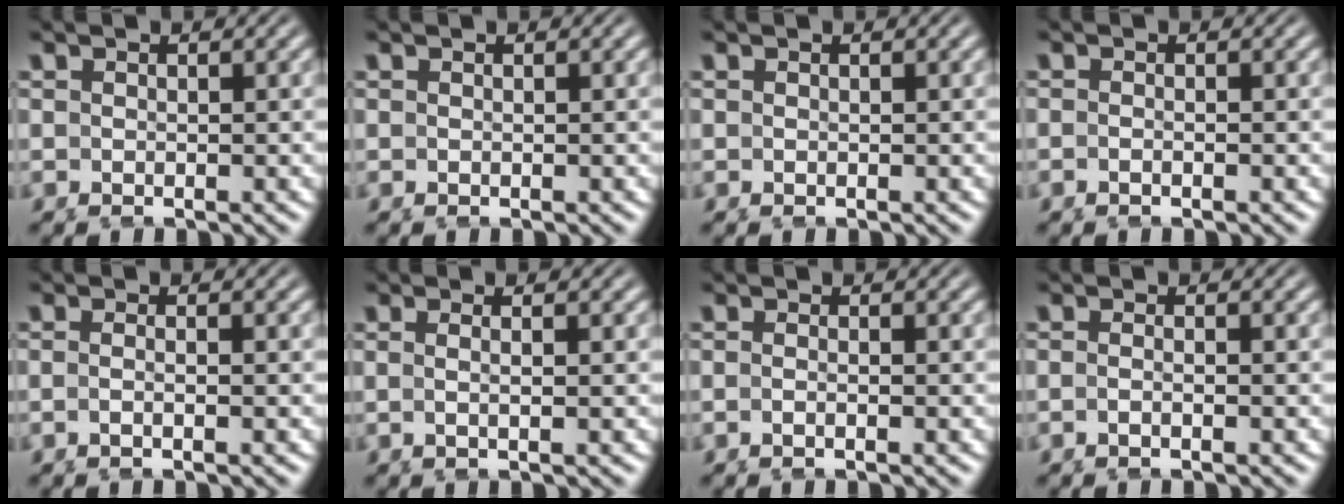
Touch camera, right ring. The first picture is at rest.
{"total": 0.0}
{"total": 0.0}
{"total": 0.8, "force": [-0.6, 0.4, 0.2], "torque": [-0.010, 0.003, -0.021]}
{"total": 1.5, "force": [-1.0, 0.0, 1.1], "torque": [-0.026, -0.002, -0.023]}
{"total": 1.4, "force": [-0.4, -0.2, 1.3], "torque": [-0.024, -0.002, -0.010]}
{"total": 1.0, "force": [-0.7, 0.2, 0.6], "torque": [-0.016, 0.001, -0.022]}
{"total": 1.3, "force": [-1.0, 0.1, 0.8], "torque": [-0.020, 0.000, -0.026]}